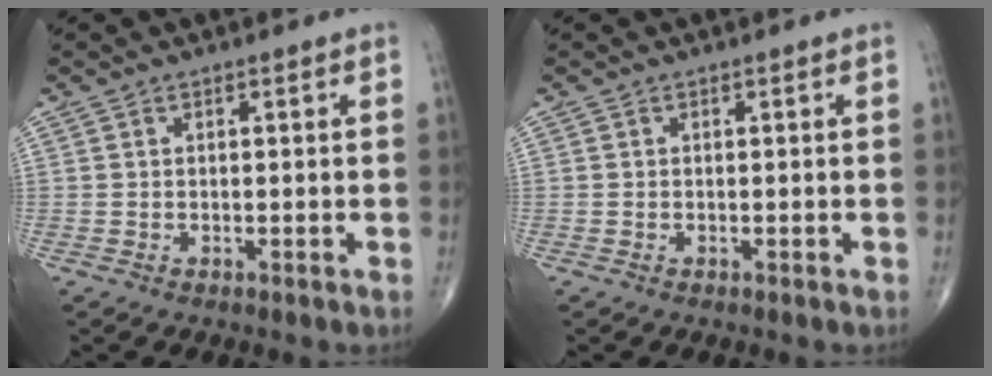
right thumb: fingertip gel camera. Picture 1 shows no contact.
{"total": 0.0}